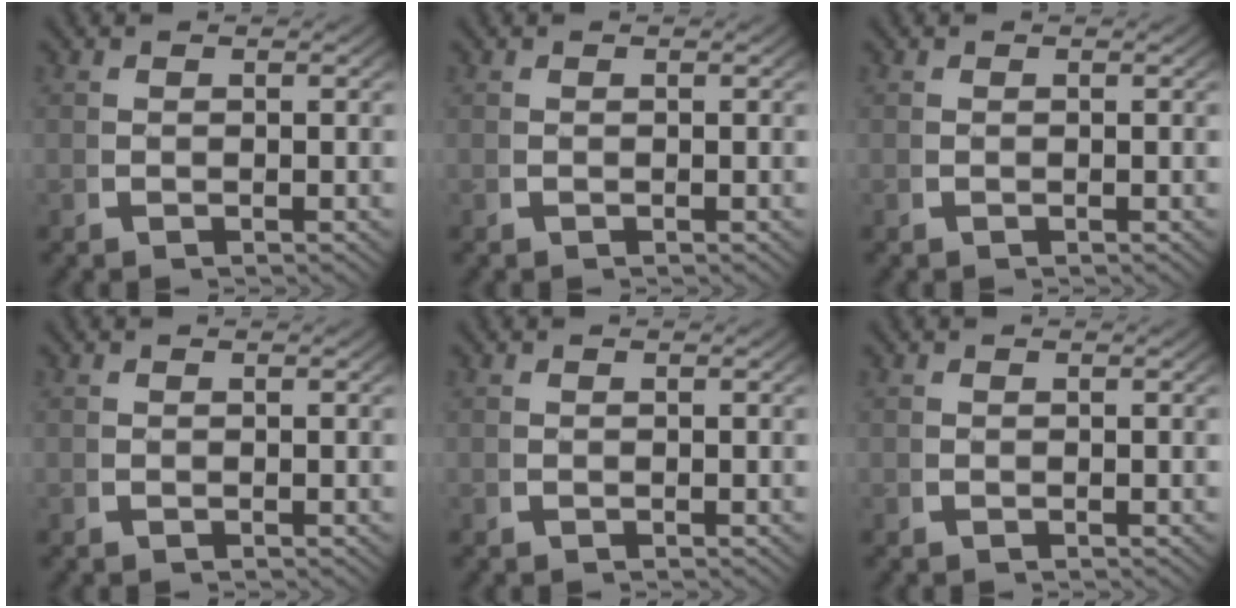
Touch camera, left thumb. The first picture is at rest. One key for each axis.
{"total": 0.0}
{"total": 0.0}
{"total": 0.0}
{"total": 0.0}
{"total": 0.0}